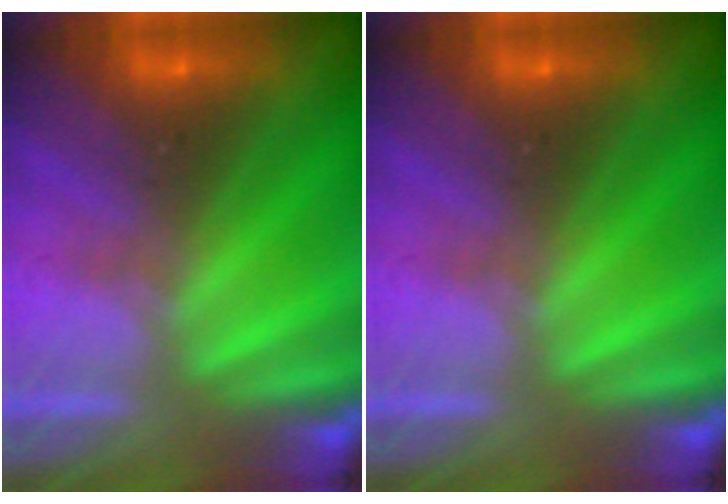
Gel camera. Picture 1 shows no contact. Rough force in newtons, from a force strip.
{"total": 0.0}